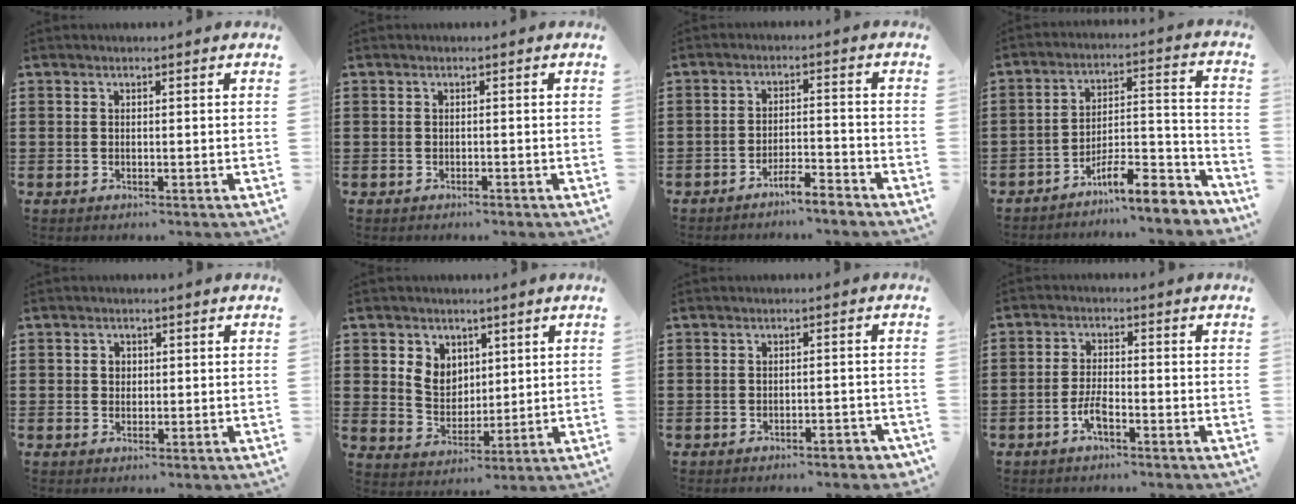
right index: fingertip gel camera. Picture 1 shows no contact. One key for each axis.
{"total": 0.6, "fx": -0.5, "fy": 0.1, "fz": 0.2, "tx": -0.007, "ty": -0.004, "tz": -0.010}
{"total": 3.6, "fx": -3.4, "fy": -0.1, "fz": 1.1, "tx": -0.022, "ty": 0.001, "tz": -0.067}
{"total": 9.0, "fx": -7.3, "fy": 1.8, "fz": 4.9, "tx": -0.069, "ty": 0.016, "tz": -0.135}
{"total": 1.5, "fx": 0.3, "fy": 1.3, "fz": 0.7, "tx": -0.017, "ty": 0.008, "tz": 0.005}
{"total": 5.3, "fx": 2.4, "fy": 4.5, "fz": 1.4, "tx": -0.042, "ty": 0.010, "tz": 0.043}
{"total": 1.9, "fx": -1.6, "fy": 0.3, "fz": 1.0, "tx": -0.020, "ty": 0.000, "tz": -0.031}
{"total": 3.6, "fx": -2.0, "fy": 1.1, "fz": 2.8, "tx": -0.069, "ty": -0.002, "tz": -0.042}